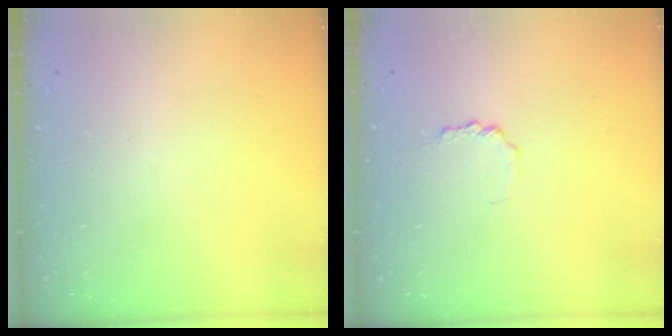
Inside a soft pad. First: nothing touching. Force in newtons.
{"total": 2.0, "press": 2.0, "slide": 0.1}